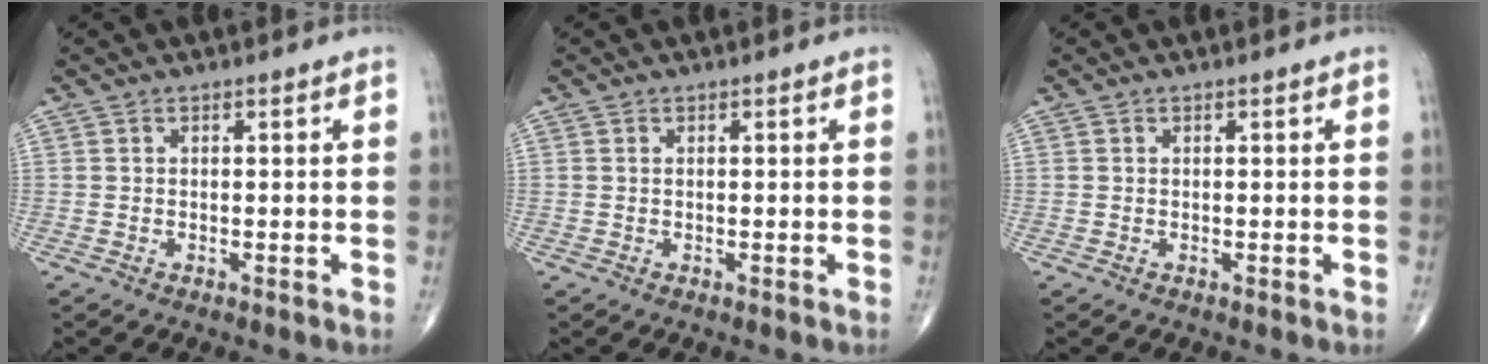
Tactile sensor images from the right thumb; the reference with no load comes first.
{"total": 0.0}
{"total": 0.0}